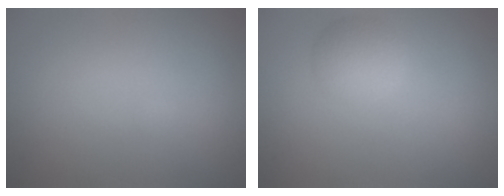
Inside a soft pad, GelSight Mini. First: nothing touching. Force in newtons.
{"total": 2.7, "press": 2.7, "slide": 0.1}